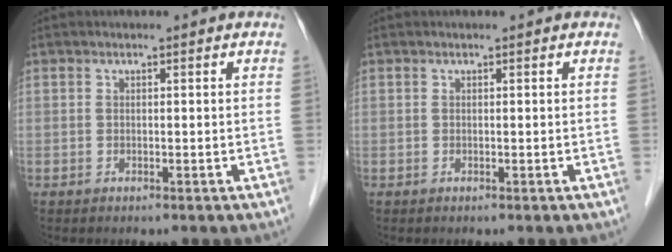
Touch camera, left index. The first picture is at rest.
{"total": 0.0}